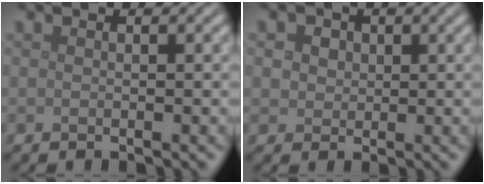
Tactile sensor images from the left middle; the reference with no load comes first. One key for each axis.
{"total": 3.8, "fx": 1.6, "fy": 2.9, "fz": 1.8, "tx": -0.033, "ty": 0.012, "tz": 0.016}